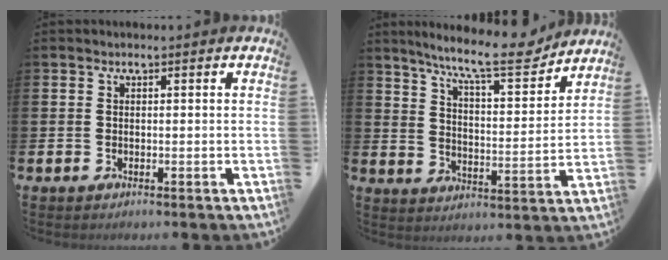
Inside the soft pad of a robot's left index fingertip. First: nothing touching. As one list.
[{"total": 10.7, "force": [9.2, 1.5, 5.3], "torque": [-0.110, -0.051, 0.154]}]